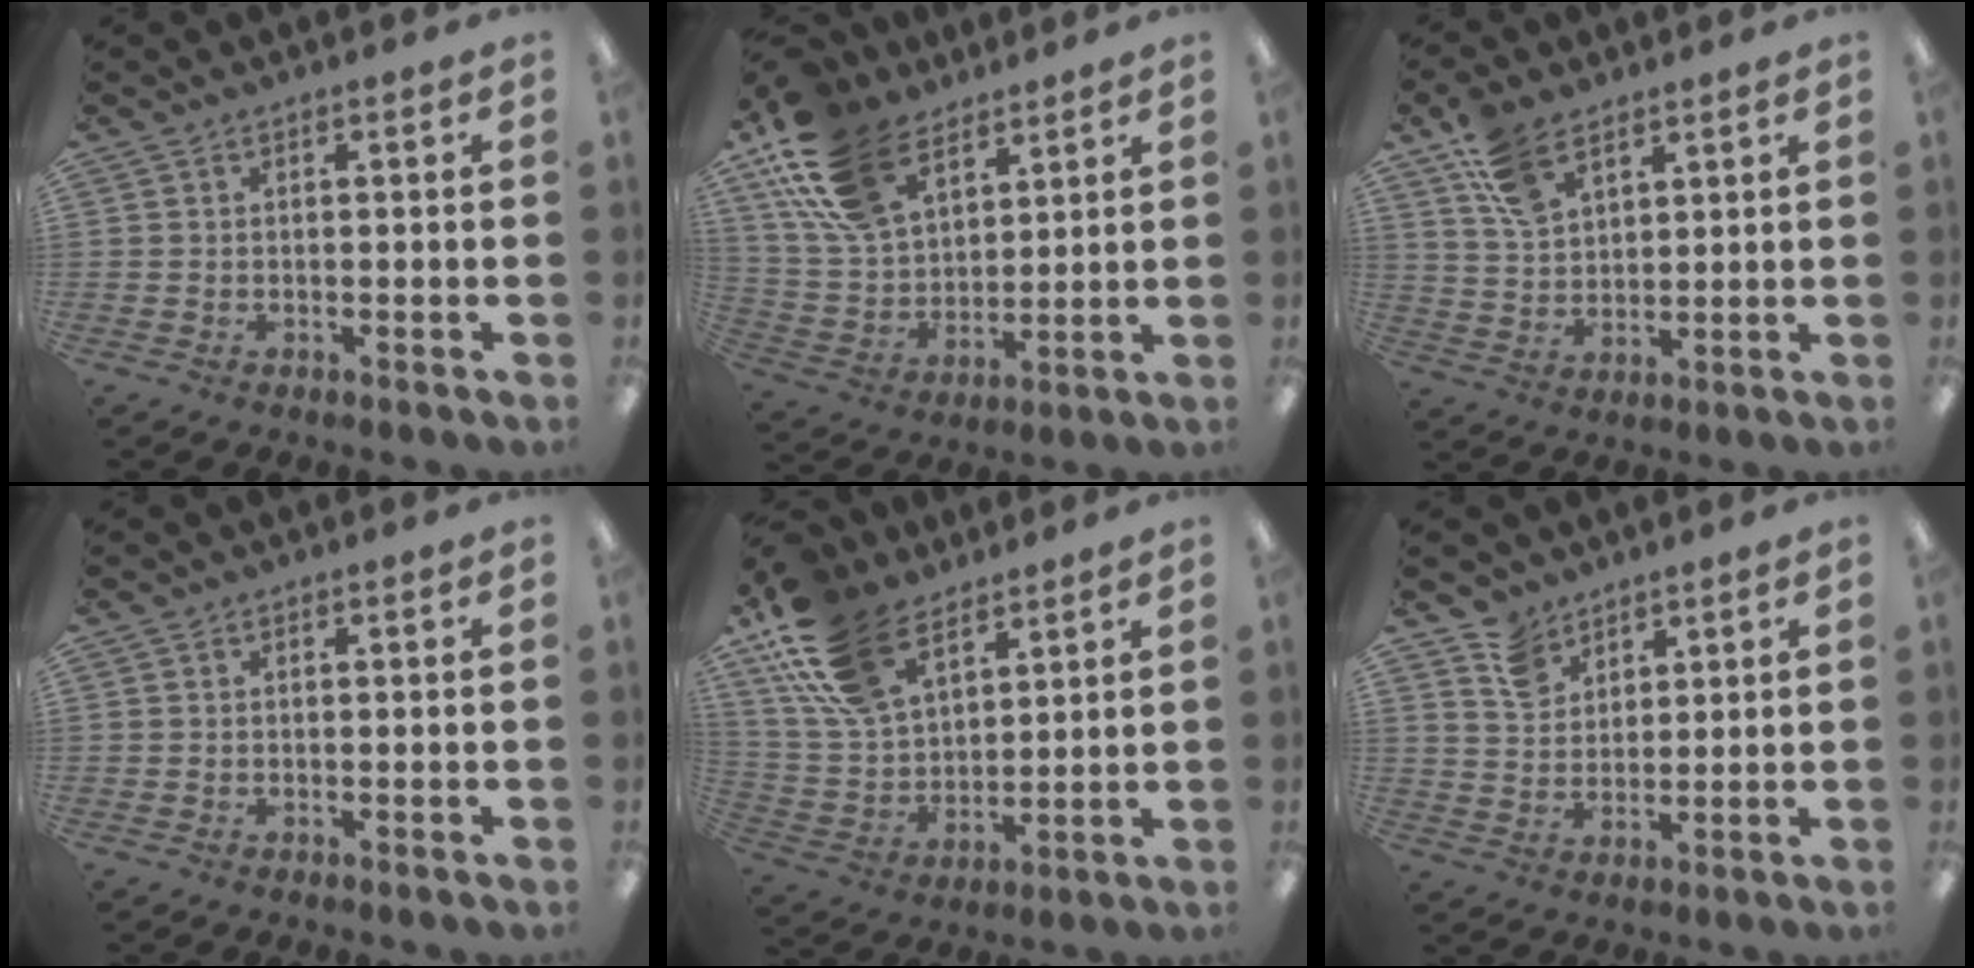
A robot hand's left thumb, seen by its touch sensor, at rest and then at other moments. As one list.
[{"total": 20.3, "force": [12.5, 11.5, 11.1], "torque": [-0.252, -0.039, 0.236]}, {"total": 9.9, "force": [6.6, 5.4, 5.0], "torque": [-0.102, -0.017, 0.127]}, {"total": 0.0}, {"total": 20.1, "force": [12.6, 11.0, 11.1], "torque": [-0.259, -0.044, 0.235]}, {"total": 7.0, "force": [5.2, 4.4, 1.6], "torque": [-0.038, -0.018, 0.099]}]